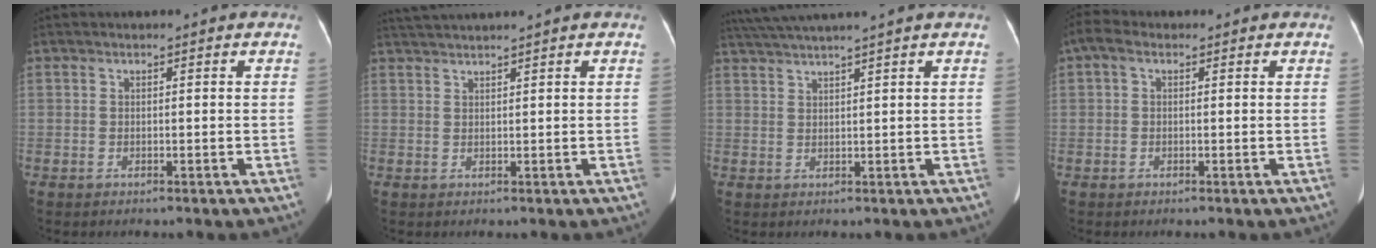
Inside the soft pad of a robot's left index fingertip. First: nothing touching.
{"total": 3.3, "force": [2.9, -1.0, 1.2], "torque": [-0.022, 0.020, 0.062]}
{"total": 6.8, "force": [5.6, -1.9, 3.3], "torque": [-0.053, 0.025, 0.098]}
{"total": 2.2, "force": [0.6, 1.4, 1.6], "torque": [-0.036, 0.020, 0.011]}